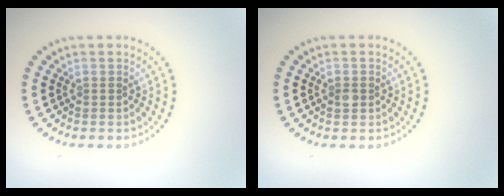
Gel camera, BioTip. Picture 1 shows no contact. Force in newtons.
{"total": 0.9, "press": 0.9, "slide": 0.0}